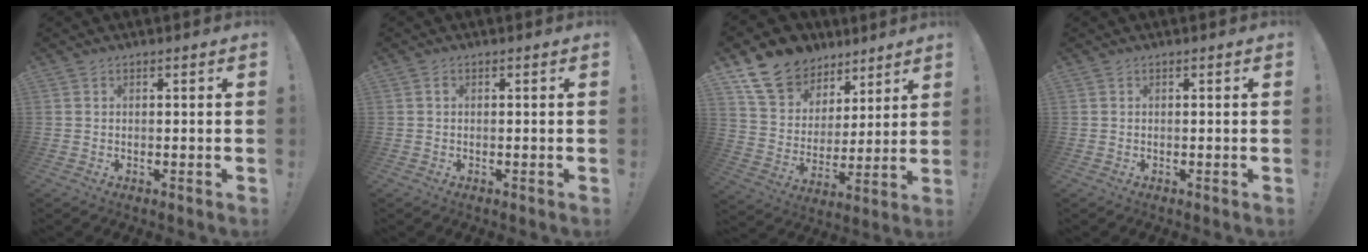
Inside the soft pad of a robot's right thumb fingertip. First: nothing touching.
{"total": 0.7, "force": [0.1, 0.5, 0.4], "torque": [-0.006, 0.002, 0.000]}
{"total": 15.2, "force": [10.2, 10.2, 4.6], "torque": [-0.081, -0.062, 0.197]}
{"total": 0.0}